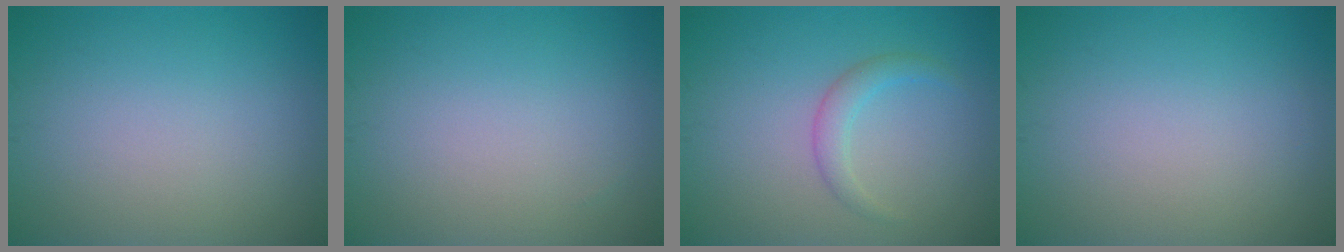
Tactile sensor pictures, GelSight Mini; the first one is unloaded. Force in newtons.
{"total": 0.0}
{"total": 1.8, "press": 1.8, "slide": 0.1}
{"total": 0.0}